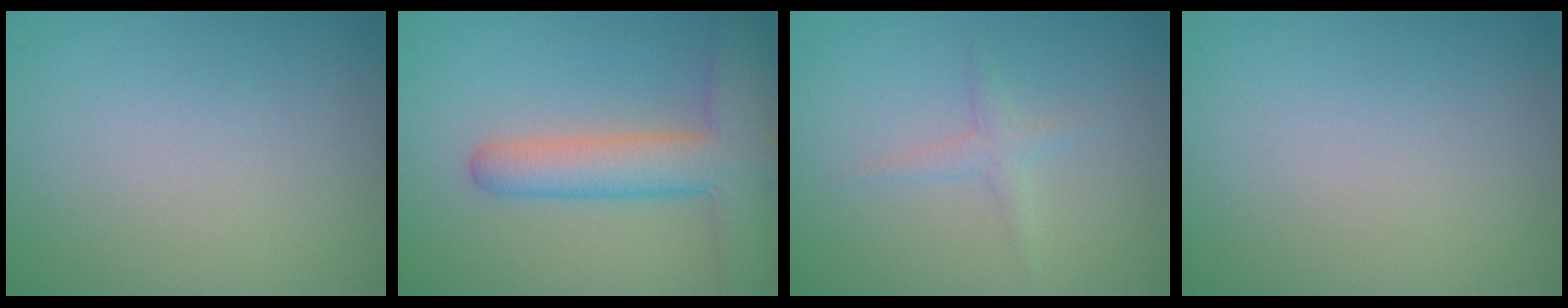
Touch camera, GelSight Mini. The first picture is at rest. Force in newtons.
{"total": 6.6, "press": 6.5, "slide": 0.5}
{"total": 1.3, "press": 1.3, "slide": 0.0}
{"total": 0.0}